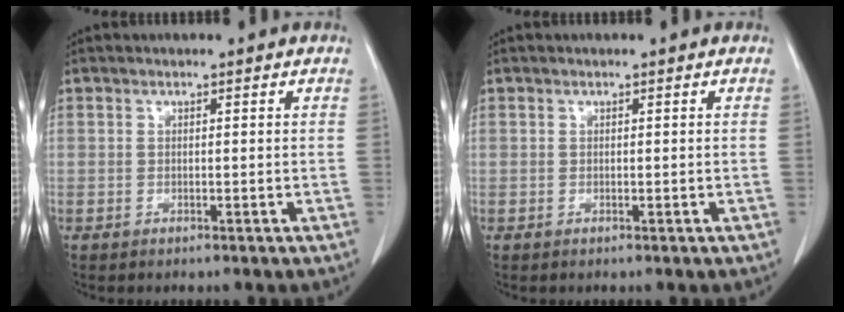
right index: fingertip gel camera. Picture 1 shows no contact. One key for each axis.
{"total": 0.0}